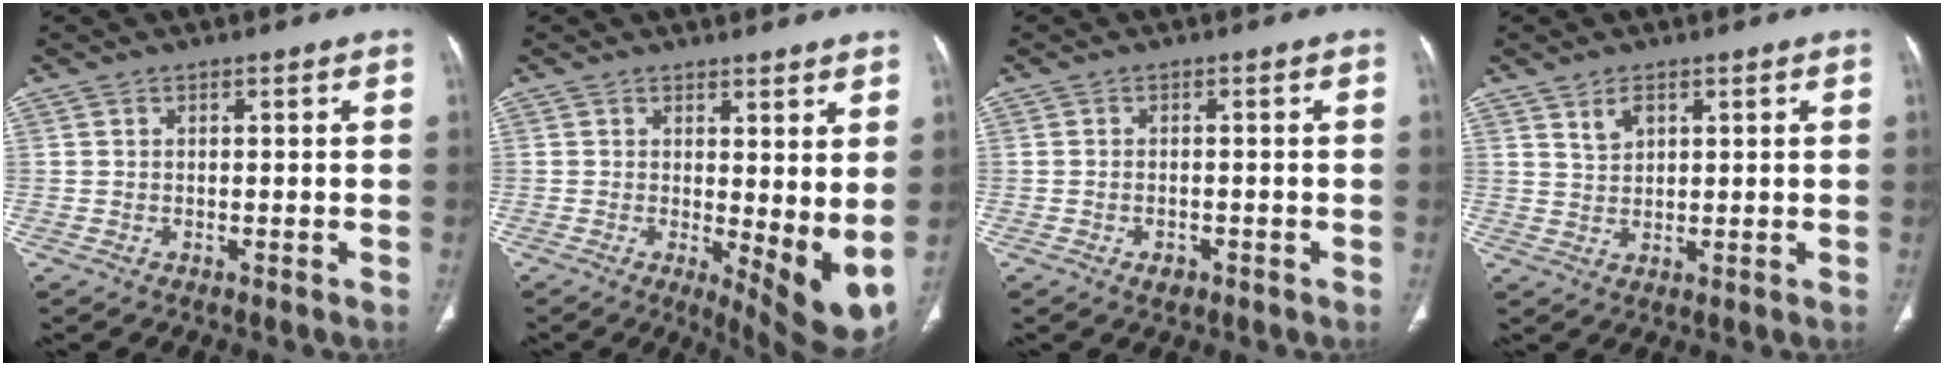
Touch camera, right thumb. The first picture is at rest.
{"total": 9.1, "force": [1.0, 3.4, 8.4], "torque": [-0.104, -0.025, 0.024]}
{"total": 1.9, "force": [-1.0, 1.2, 1.0], "torque": [-0.014, 0.006, -0.011]}
{"total": 3.1, "force": [1.9, 1.7, 1.8], "torque": [-0.027, -0.011, 0.041]}